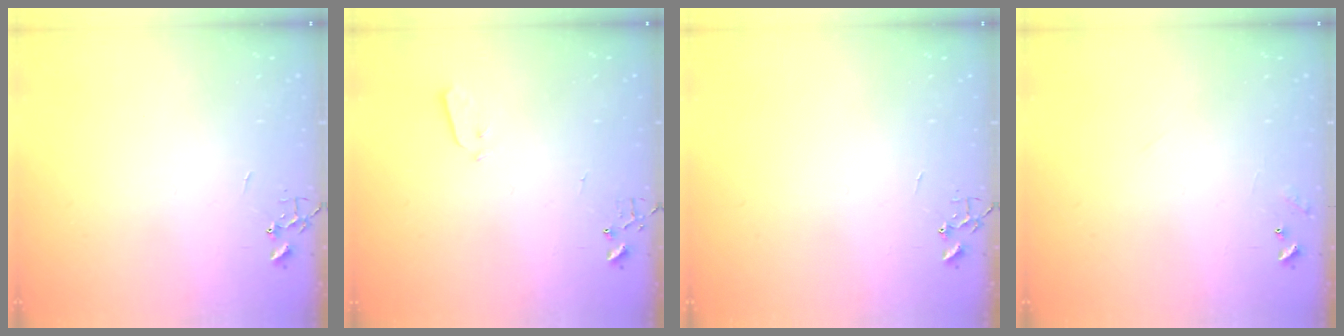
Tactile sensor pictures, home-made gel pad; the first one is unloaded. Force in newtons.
{"total": 3.0, "press": 2.9, "slide": 0.3}
{"total": 0.0}
{"total": 6.9, "press": 6.9, "slide": 0.4}